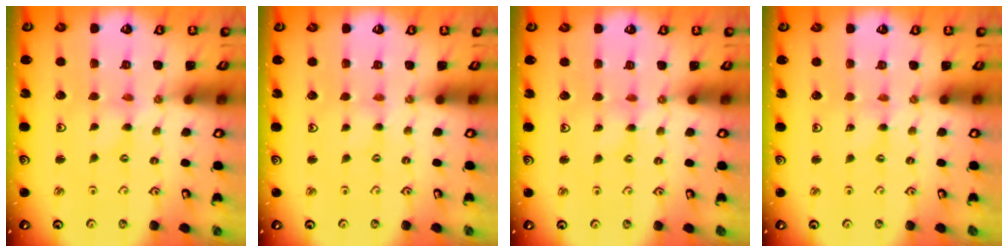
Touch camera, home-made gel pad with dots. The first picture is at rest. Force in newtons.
{"total": 0.0}
{"total": 2.0, "press": 1.9, "slide": 0.3}
{"total": 0.0}